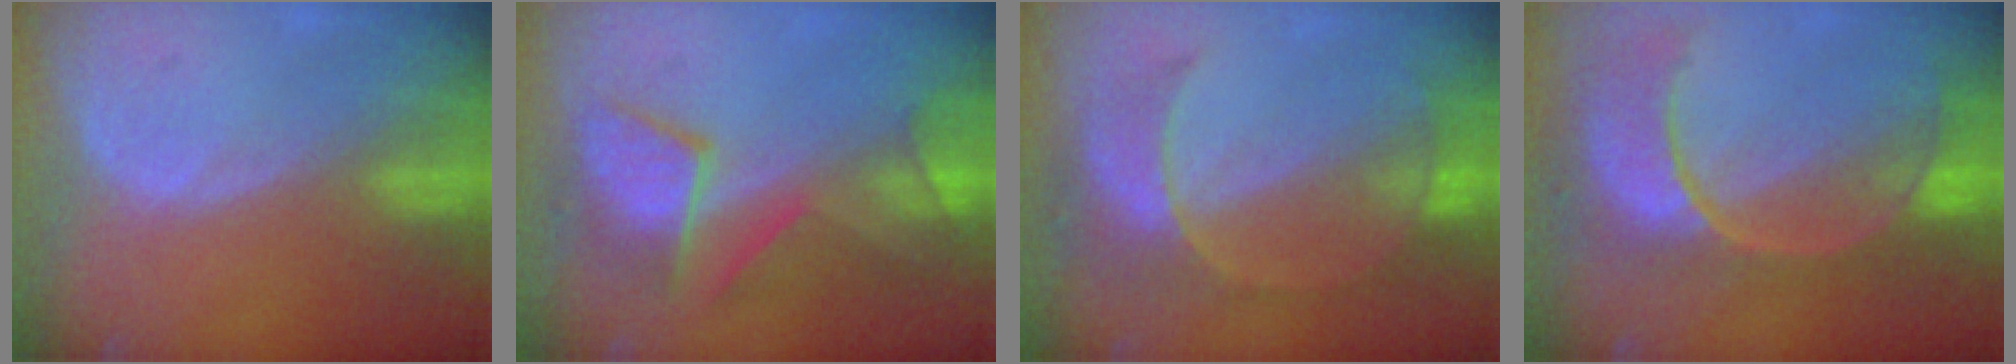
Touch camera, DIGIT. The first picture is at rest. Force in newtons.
{"total": 8.9, "press": 8.4, "slide": 2.9}
{"total": 7.3, "press": 7.0, "slide": 1.8}
{"total": 10.9, "press": 9.2, "slide": 5.9}